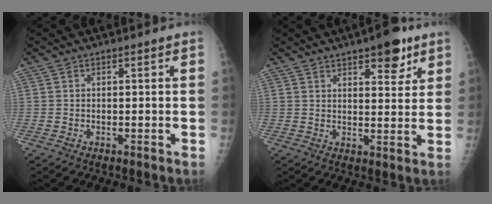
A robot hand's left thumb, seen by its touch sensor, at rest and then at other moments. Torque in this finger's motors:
{"motor_torque": [0.11, 0.22, 0.04, -0.20, 0.09]}